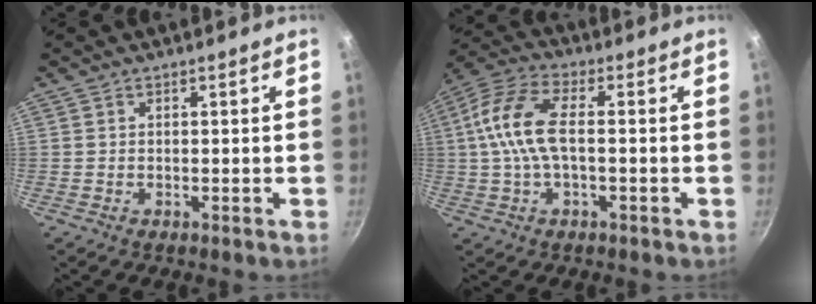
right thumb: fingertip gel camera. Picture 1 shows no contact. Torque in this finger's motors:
{"motor_torque": [0.64, 0.55, 1.89, -0.87, 0.66]}